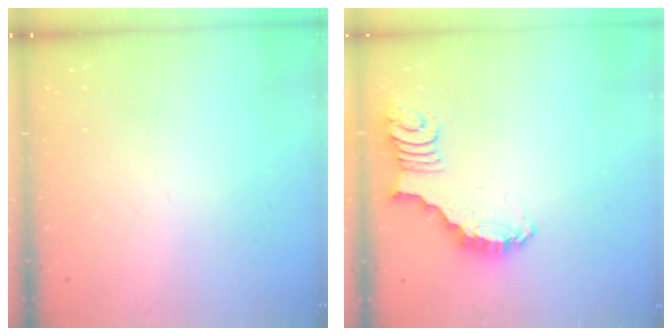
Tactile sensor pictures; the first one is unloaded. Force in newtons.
{"total": 2.5, "press": 2.5, "slide": 0.5}